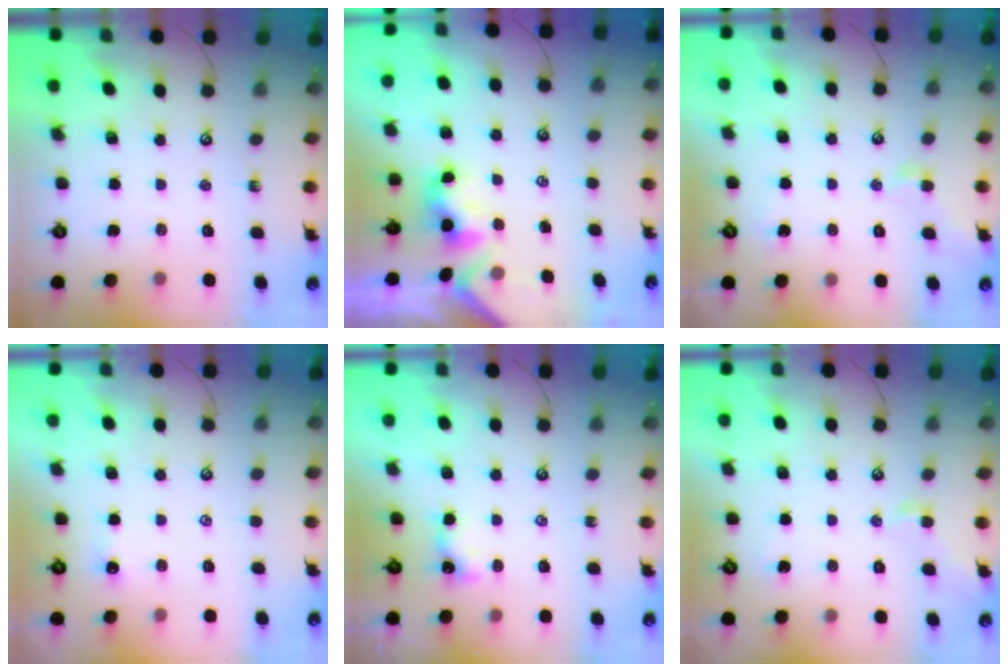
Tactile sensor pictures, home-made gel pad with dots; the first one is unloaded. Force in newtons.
{"total": 1.0, "press": 0.9, "slide": 0.5}
{"total": 0.6, "press": 0.5, "slide": 0.3}
{"total": 2.4, "press": 2.3, "slide": 0.3}
{"total": 1.4, "press": 1.4, "slide": 0.3}
{"total": 0.0}